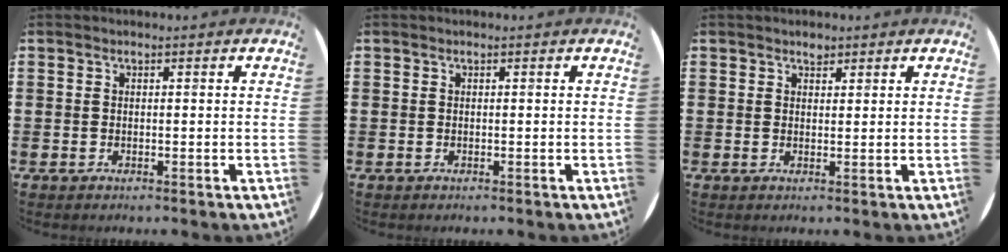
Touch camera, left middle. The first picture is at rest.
{"total": 0.0}
{"total": 1.3, "force": [1.1, 0.6, 0.3], "torque": [0.009, -0.004, 0.017]}